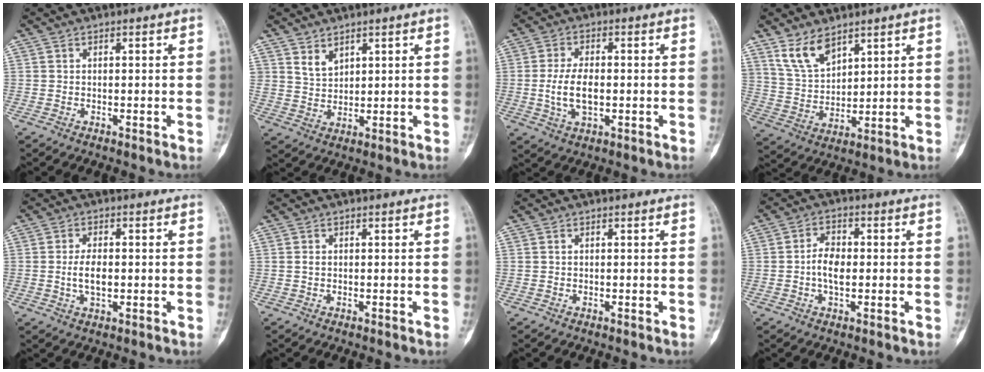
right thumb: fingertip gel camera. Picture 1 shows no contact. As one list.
[{"total": 3.4, "force": [2.4, 2.1, 1.2], "torque": [-0.009, -0.025, 0.054]}, {"total": 7.4, "force": [-0.8, 3.9, 6.3], "torque": [-0.116, 0.001, -0.013]}, {"total": 7.9, "force": [5.6, 3.8, 4.0], "torque": [-0.061, -0.032, 0.120]}, {"total": 4.7, "force": [-0.4, 2.4, 4.0], "torque": [-0.067, 0.001, -0.010]}, {"total": 0.6, "force": [0.0, 0.4, 0.4], "torque": [-0.010, 0.001, -0.001]}, {"total": 0.0}, {"total": 5.1, "force": [-0.5, 2.8, 4.3], "torque": [-0.077, 0.009, -0.015]}]